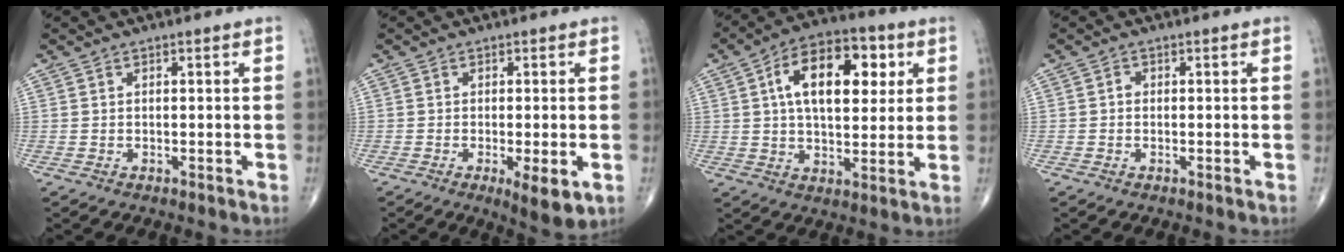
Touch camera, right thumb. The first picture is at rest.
{"total": 6.1, "force": [-2.0, 1.6, 5.6], "torque": [-0.083, -0.017, -0.029]}
{"total": 16.6, "force": [4.5, 9.1, 13.1], "torque": [-0.178, 0.009, 0.067]}
{"total": 0.8, "force": [-0.1, 0.7, 0.4], "torque": [0.000, 0.003, -0.006]}